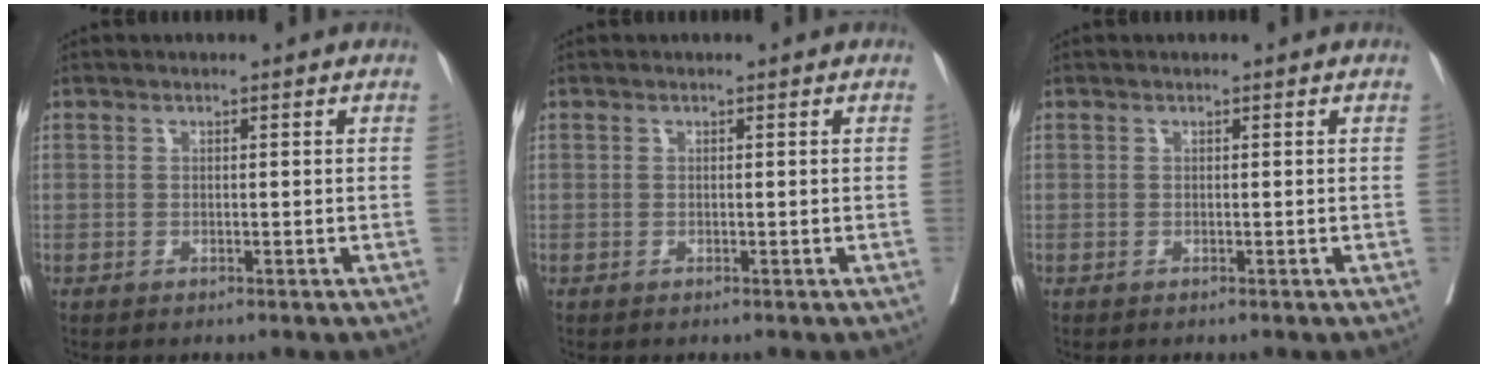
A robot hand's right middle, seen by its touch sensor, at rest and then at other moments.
{"total": 0.0}
{"total": 0.0}